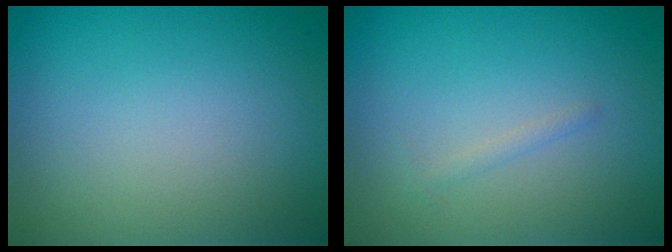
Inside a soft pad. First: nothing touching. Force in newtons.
{"total": 0.6, "press": 0.6, "slide": 0.0}